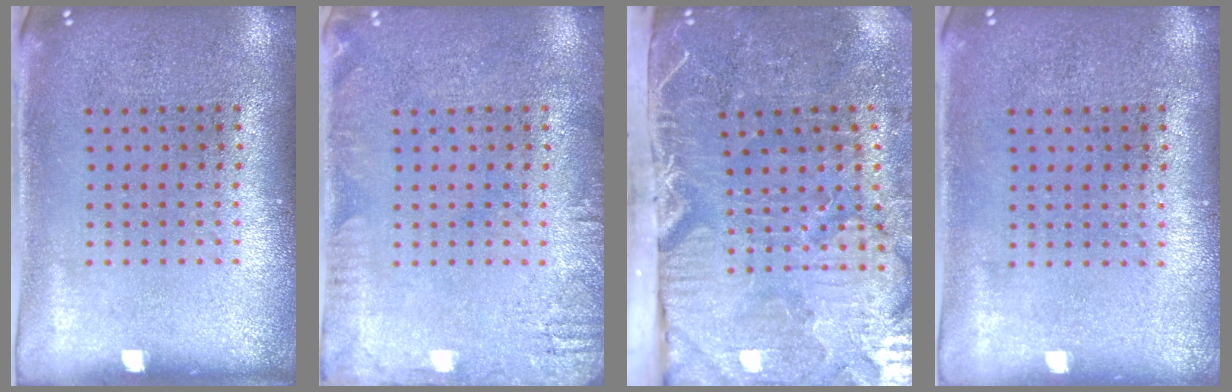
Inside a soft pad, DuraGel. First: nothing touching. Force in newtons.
{"total": 1.9, "press": 1.9, "slide": 0.3}
{"total": 5.4, "press": 4.4, "slide": 3.2}
{"total": 0.0}